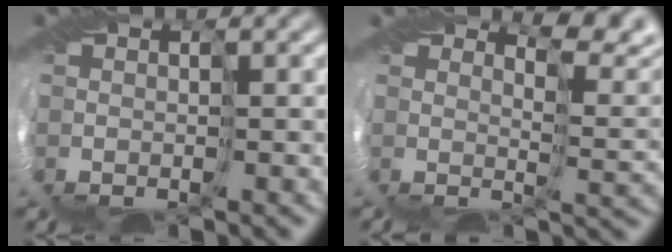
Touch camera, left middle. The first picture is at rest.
{"total": 4.7, "force": [3.3, 1.1, 3.2], "torque": [-0.050, 0.004, 0.051]}